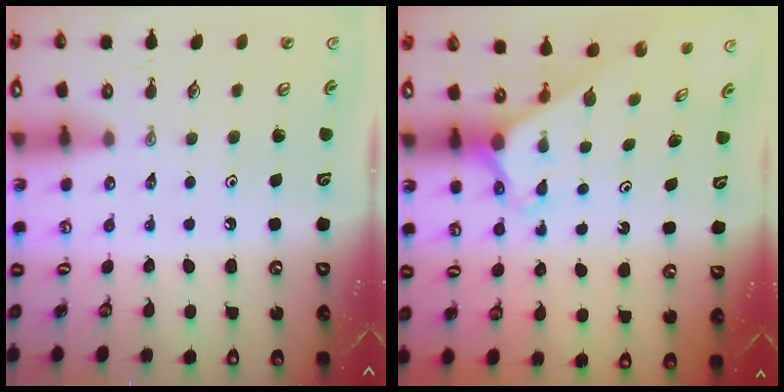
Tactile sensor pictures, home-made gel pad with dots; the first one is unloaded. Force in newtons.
{"total": 2.3, "press": 2.3, "slide": 0.2}